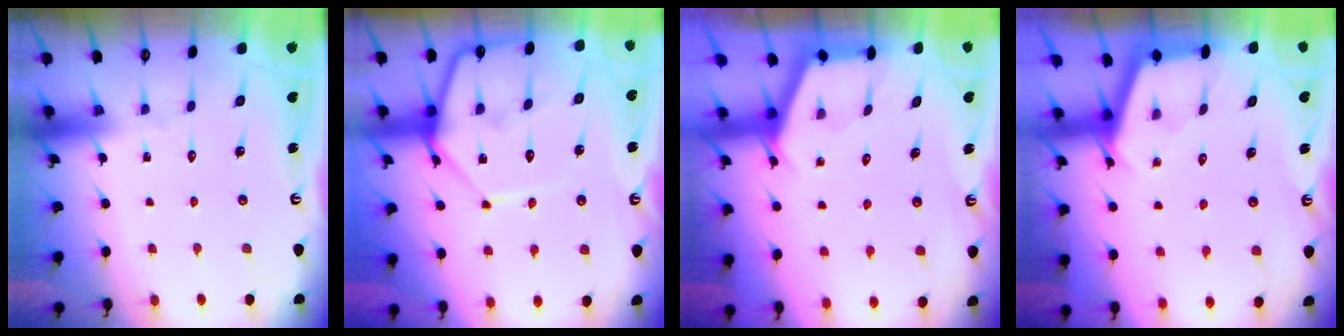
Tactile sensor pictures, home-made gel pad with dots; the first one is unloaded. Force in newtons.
{"total": 14.4, "press": 14.4, "slide": 1.2}
{"total": 2.9, "press": 2.9, "slide": 0.3}
{"total": 2.5, "press": 2.5, "slide": 0.1}